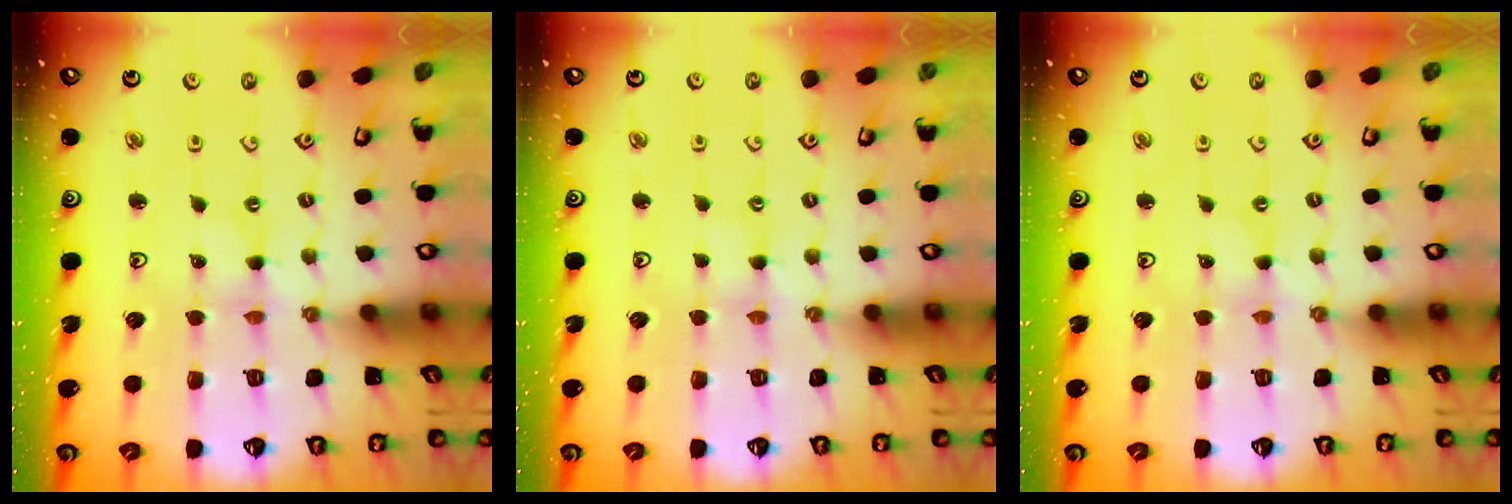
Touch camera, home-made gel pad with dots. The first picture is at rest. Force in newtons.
{"total": 1.7, "press": 1.7, "slide": 0.4}
{"total": 0.0}